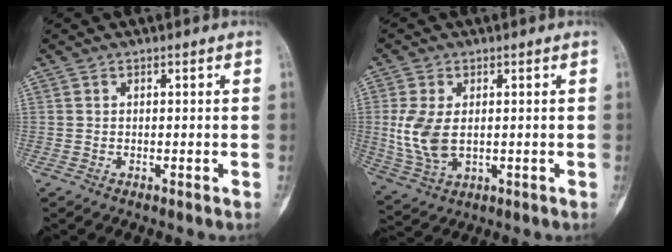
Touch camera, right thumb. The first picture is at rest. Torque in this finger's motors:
{"motor_torque": [-0.50, 1.25, 0.58, 0.58, 0.11]}